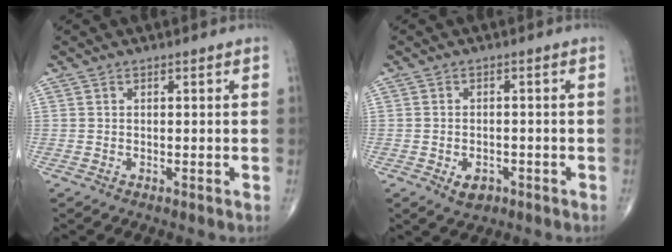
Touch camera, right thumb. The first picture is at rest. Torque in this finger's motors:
{"motor_torque": [-0.37, 0.01, -0.11, 0.13, -0.02]}